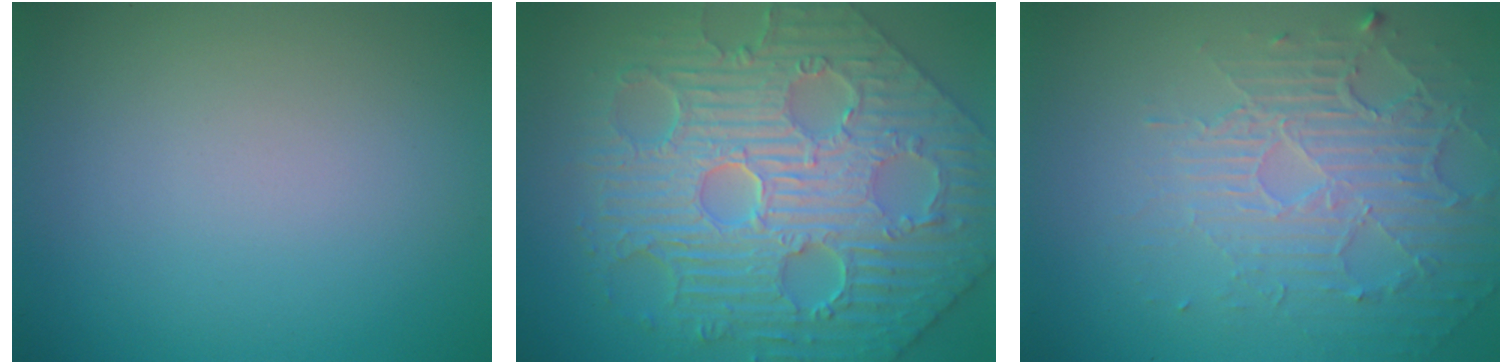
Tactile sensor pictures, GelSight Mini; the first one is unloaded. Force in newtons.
{"total": 11.5, "press": 8.1, "slide": 8.1}
{"total": 5.8, "press": 3.4, "slide": 4.7}